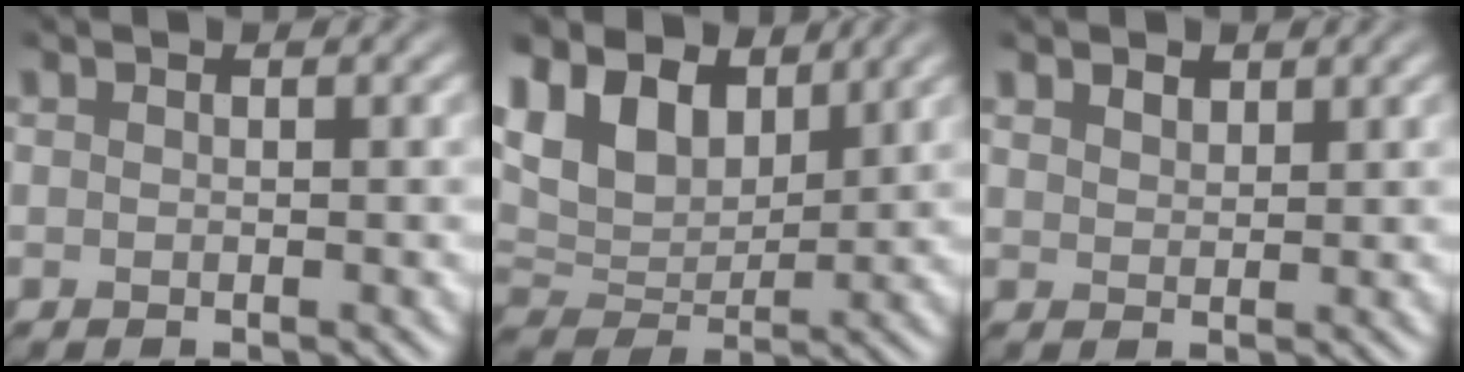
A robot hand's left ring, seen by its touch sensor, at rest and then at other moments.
{"total": 6.9, "force": [3.6, 4.2, 4.1], "torque": [-0.098, 0.009, 0.055]}
{"total": 1.4, "force": [1.1, 0.6, 0.5], "torque": [-0.015, 0.003, 0.023]}